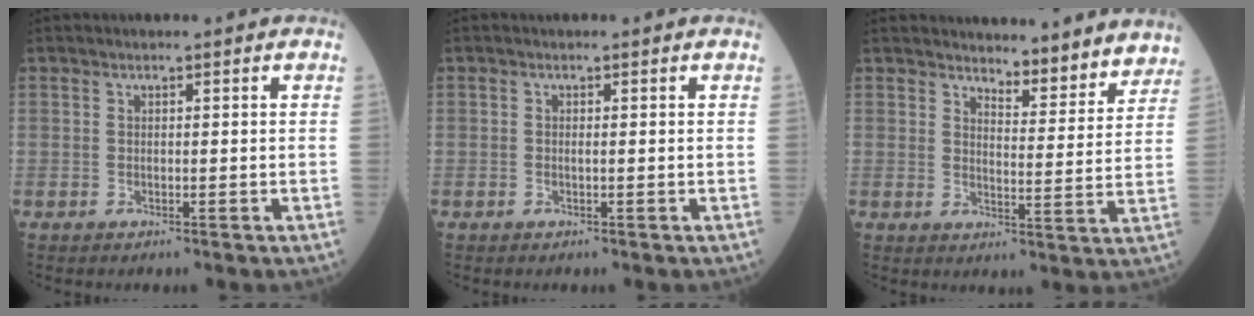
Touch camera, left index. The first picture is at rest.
{"total": 0.0}
{"total": 9.8, "force": [9.4, 2.1, 1.8], "torque": [-0.006, -0.015, 0.110]}